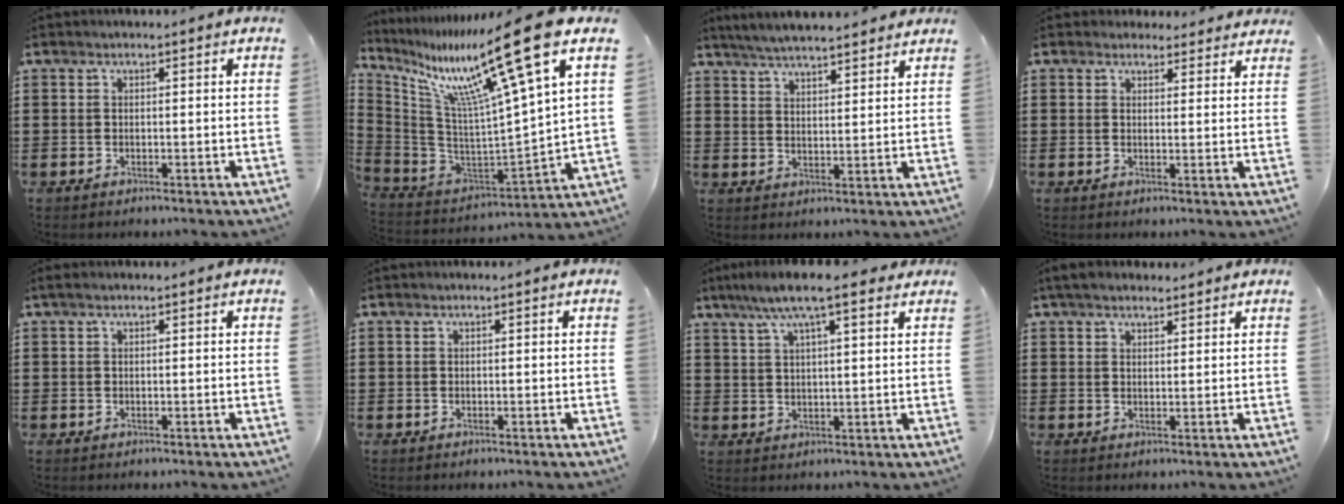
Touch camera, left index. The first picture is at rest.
{"total": 18.1, "force": [11.2, -0.1, 14.2], "torque": [-0.287, -0.071, 0.166]}
{"total": 4.7, "force": [4.6, -0.1, 1.1], "torque": [-0.036, -0.015, 0.083]}
{"total": 2.8, "force": [2.6, 1.1, 0.3], "torque": [-0.006, -0.005, 0.047]}
{"total": 0.5, "force": [-0.1, 0.2, 0.4], "torque": [-0.009, 0.000, -0.001]}
{"total": 0.0}
{"total": 8.2, "force": [5.8, 1.7, 5.6], "torque": [-0.115, -0.007, 0.101]}
{"total": 2.9, "force": [2.5, 1.1, 1.0], "torque": [-0.026, 0.006, 0.047]}